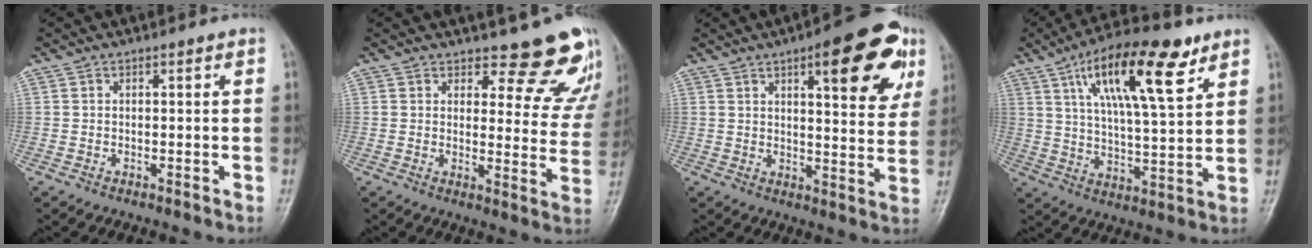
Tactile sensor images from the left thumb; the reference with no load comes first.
{"total": 11.8, "force": [10.7, 4.2, 2.8], "torque": [0.014, -0.092, 0.107]}
{"total": 16.5, "force": [7.6, 5.2, 13.6], "torque": [-0.137, -0.018, 0.095]}
{"total": 18.5, "force": [9.4, 5.8, 14.9], "torque": [-0.222, -0.024, 0.157]}